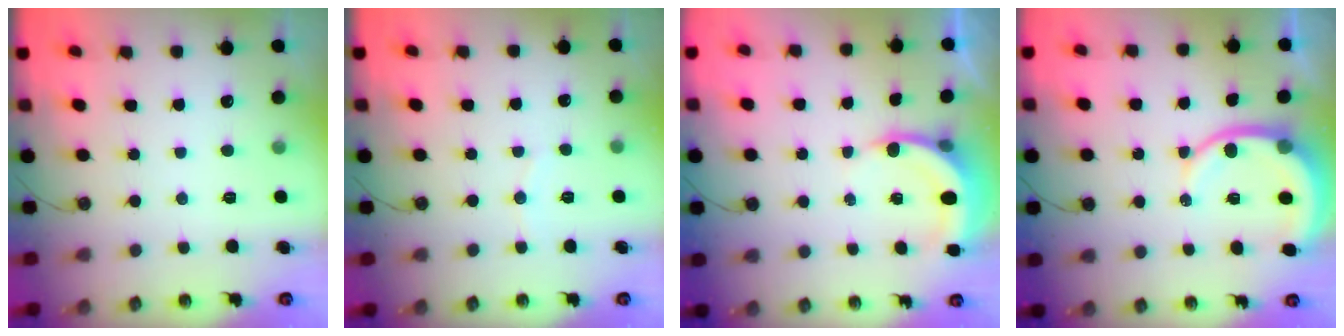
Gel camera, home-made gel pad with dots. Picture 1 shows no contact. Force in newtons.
{"total": 4.0, "press": 4.0, "slide": 0.4}
{"total": 6.1, "press": 6.1, "slide": 0.8}
{"total": 8.2, "press": 8.2, "slide": 0.9}